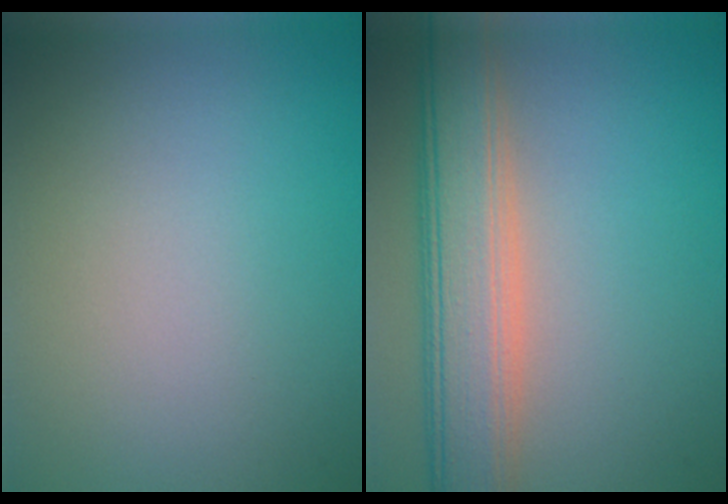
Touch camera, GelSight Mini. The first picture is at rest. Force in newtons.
{"total": 7.2, "press": 7.2, "slide": 0.6}